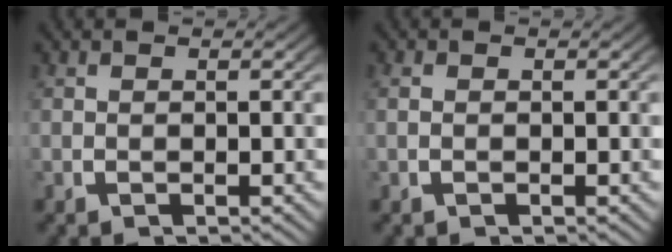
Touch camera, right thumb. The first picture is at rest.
{"total": 0.0}